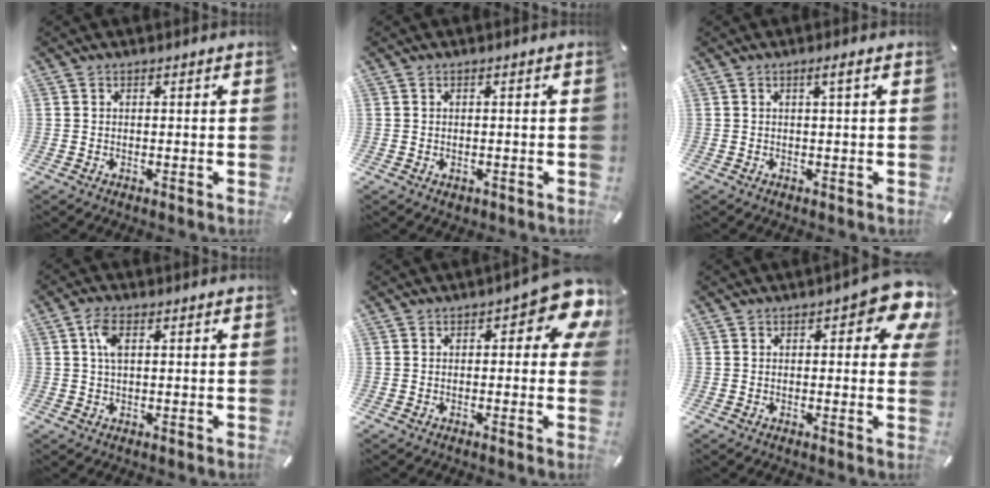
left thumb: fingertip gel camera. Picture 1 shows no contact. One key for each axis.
{"total": 1.0, "fx": -0.2, "fy": 0.9, "fz": 0.3, "tx": -0.006, "ty": 0.004, "tz": -0.006}
{"total": 2.2, "fx": 0.5, "fy": 0.1, "fz": 2.1, "tx": -0.040, "ty": 0.000, "tz": 0.007}
{"total": 4.0, "fx": 1.1, "fy": 1.7, "fz": 3.4, "tx": -0.081, "ty": 0.006, "tz": 0.015}
{"total": 8.8, "fx": 3.0, "fy": 3.6, "fz": 7.5, "tx": -0.095, "ty": -0.017, "tz": 0.046}
{"total": 7.9, "fx": 3.1, "fy": 3.5, "fz": 6.4, "tx": -0.077, "ty": -0.009, "tz": 0.048}